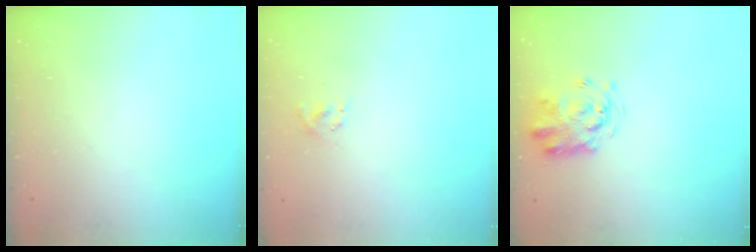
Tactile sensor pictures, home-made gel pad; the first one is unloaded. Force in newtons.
{"total": 2.5, "press": 2.4, "slide": 0.8}
{"total": 3.2, "press": 3.1, "slide": 0.8}